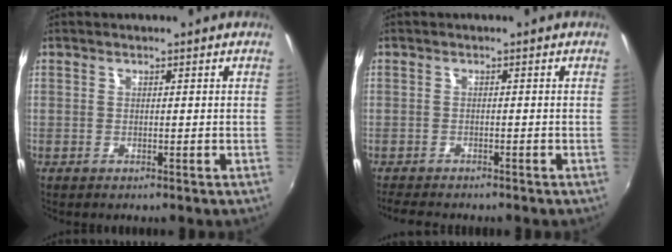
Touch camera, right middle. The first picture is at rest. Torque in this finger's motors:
{"motor_torque": [0.90, -0.94, 0.29, 0.13]}